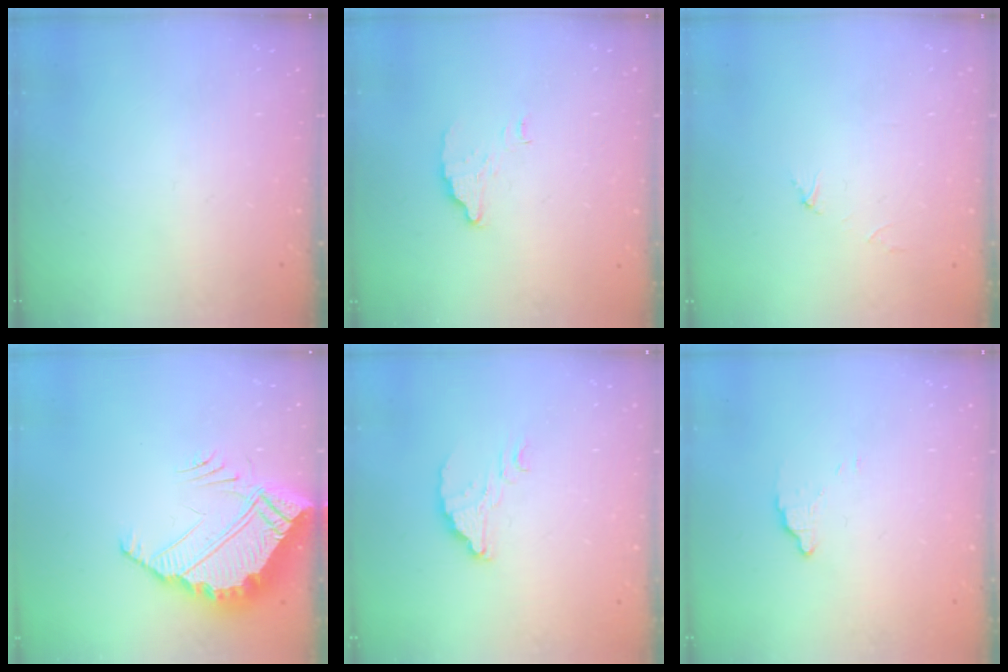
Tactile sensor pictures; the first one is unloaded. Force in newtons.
{"total": 3.6, "press": 3.6, "slide": 0.2}
{"total": 2.9, "press": 2.9, "slide": 0.3}
{"total": 10.2, "press": 10.2, "slide": 0.6}
{"total": 3.7, "press": 3.7, "slide": 0.1}
{"total": 2.4, "press": 2.4, "slide": 0.0}